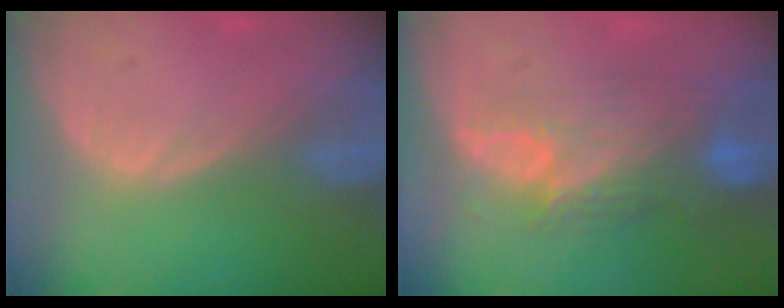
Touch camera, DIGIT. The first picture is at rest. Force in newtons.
{"total": 9.7, "press": 8.2, "slide": 5.2}